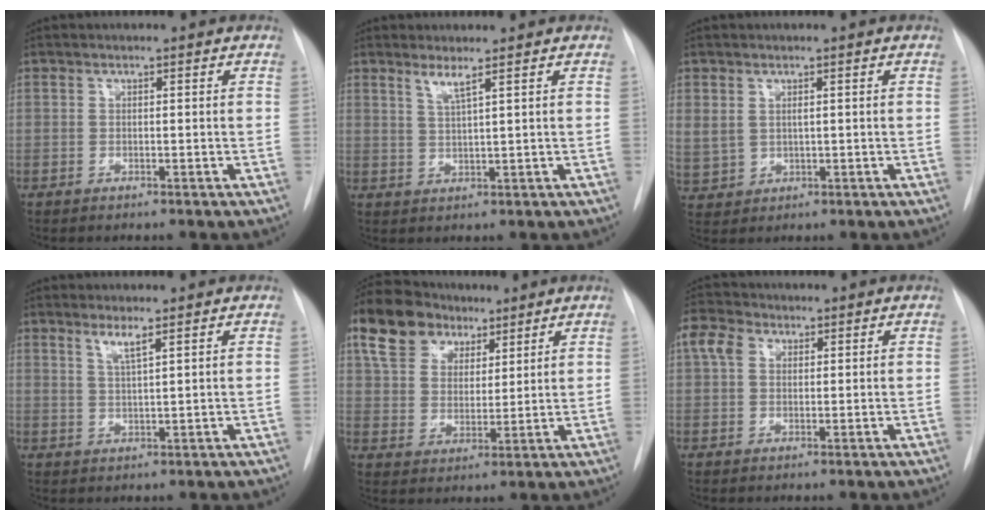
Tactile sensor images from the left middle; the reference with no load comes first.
{"total": 2.5, "force": [1.6, -0.5, 1.8], "torque": [-0.038, -0.012, 0.033]}
{"total": 6.8, "force": [1.4, 5.7, 3.5], "torque": [-0.109, 0.005, 0.044]}
{"total": 2.6, "force": [1.7, -0.3, 1.9], "torque": [-0.041, -0.009, 0.034]}
{"total": 12.2, "force": [7.6, 8.0, 5.2], "torque": [-0.110, 0.041, 0.139]}
{"total": 4.2, "force": [1.7, 3.1, 2.3], "torque": [-0.061, 0.019, 0.033]}